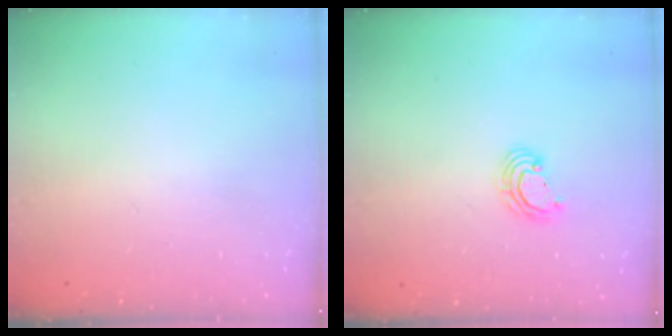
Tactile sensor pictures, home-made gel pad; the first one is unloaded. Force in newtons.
{"total": 4.6, "press": 4.6, "slide": 0.2}